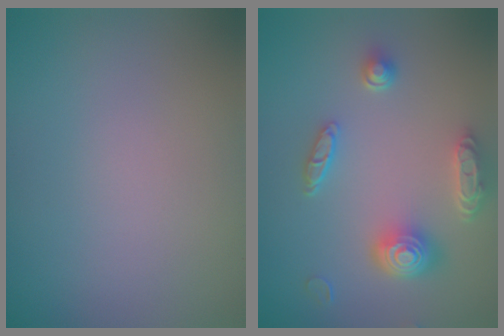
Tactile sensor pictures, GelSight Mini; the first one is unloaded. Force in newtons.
{"total": 4.9, "press": 4.0, "slide": 2.8}